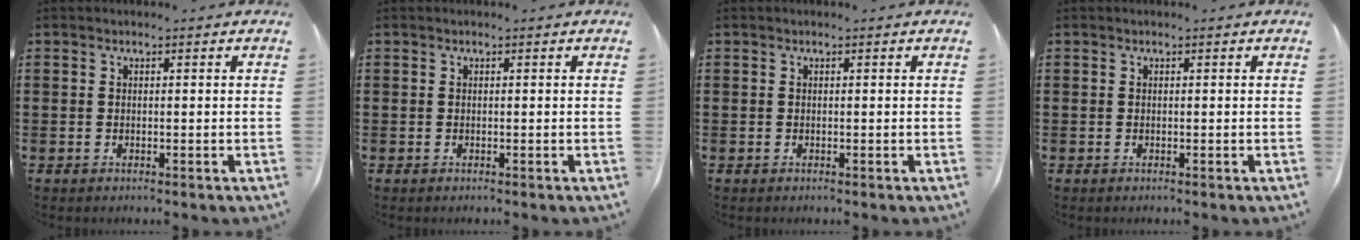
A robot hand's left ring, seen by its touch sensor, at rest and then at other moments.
{"total": 0.0}
{"total": 0.0}
{"total": 0.0}